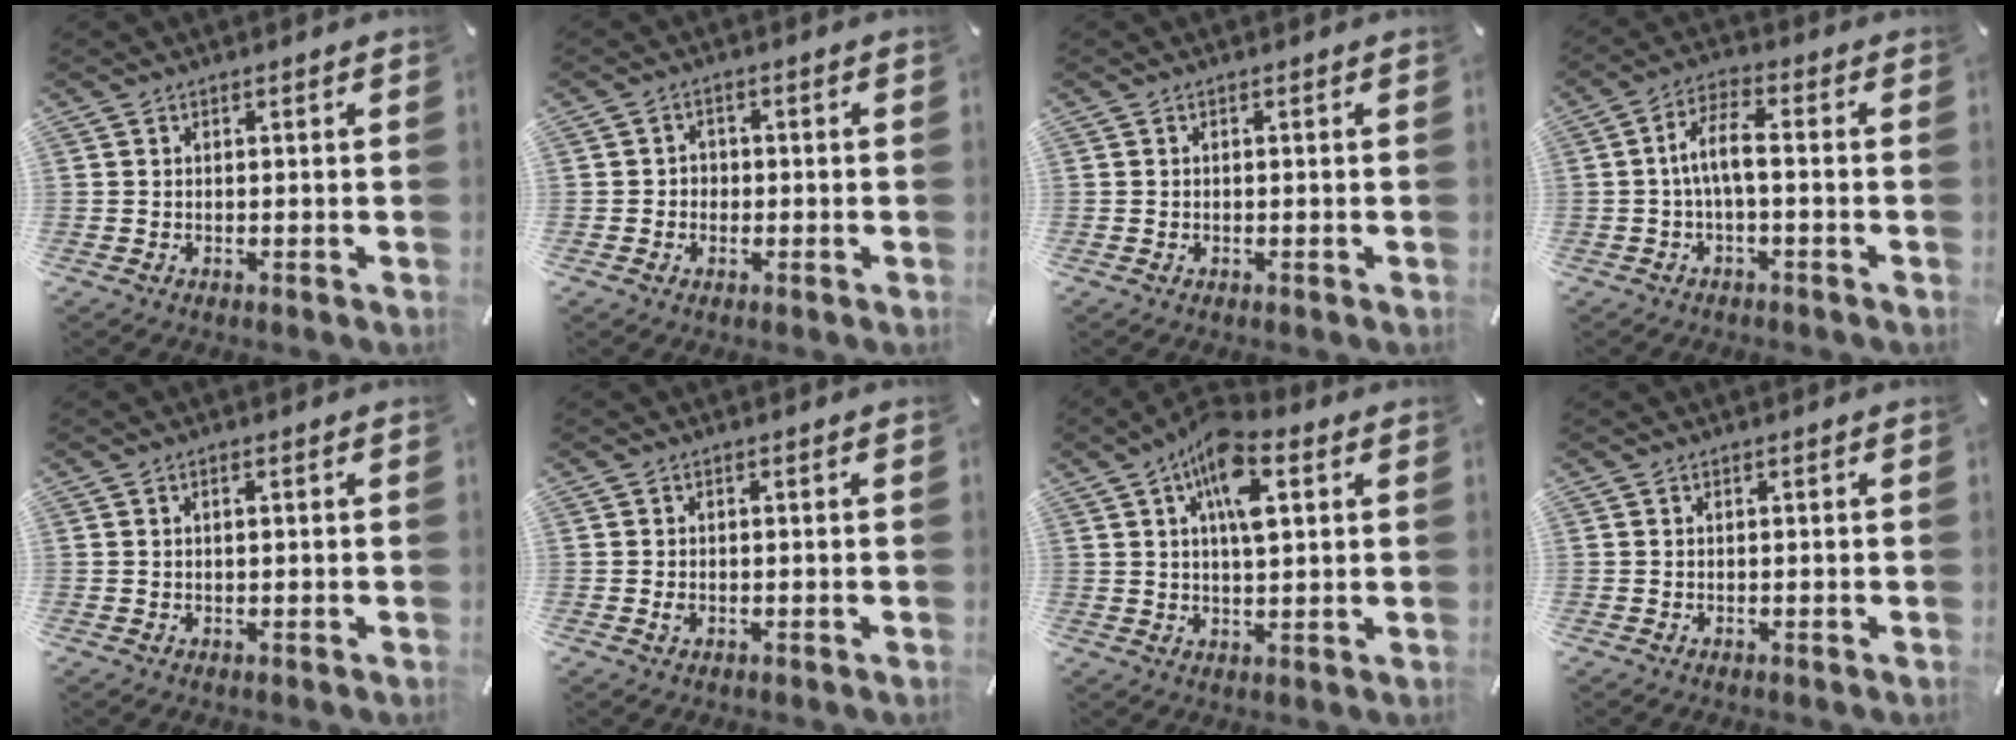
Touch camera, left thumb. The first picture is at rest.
{"total": 2.7, "force": [-0.9, 2.4, 0.5], "torque": [-0.011, 0.008, -0.021]}
{"total": 0.0}
{"total": 7.9, "force": [-0.7, 3.0, 7.3], "torque": [-0.140, 0.013, -0.013]}
{"total": 0.9, "force": [0.2, 0.4, 0.8], "torque": [-0.016, 0.003, 0.003]}
{"total": 1.0, "force": [-0.3, 0.7, 0.7], "torque": [-0.014, 0.000, -0.005]}
{"total": 11.0, "force": [4.5, 4.6, 8.9], "torque": [-0.159, -0.005, 0.075]}
{"total": 0.0}